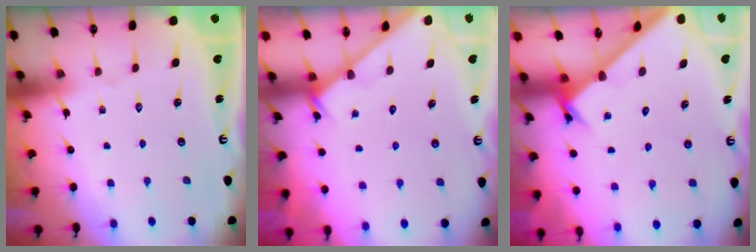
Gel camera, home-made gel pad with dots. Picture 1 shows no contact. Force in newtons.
{"total": 2.4, "press": 2.4, "slide": 0.2}
{"total": 2.2, "press": 2.2, "slide": 0.0}